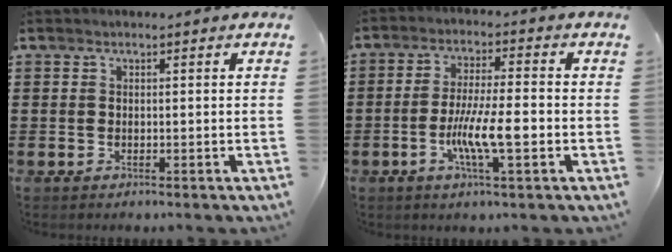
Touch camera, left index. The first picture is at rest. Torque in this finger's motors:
{"motor_torque": [1.28, 0.86, 0.75, 0.10]}